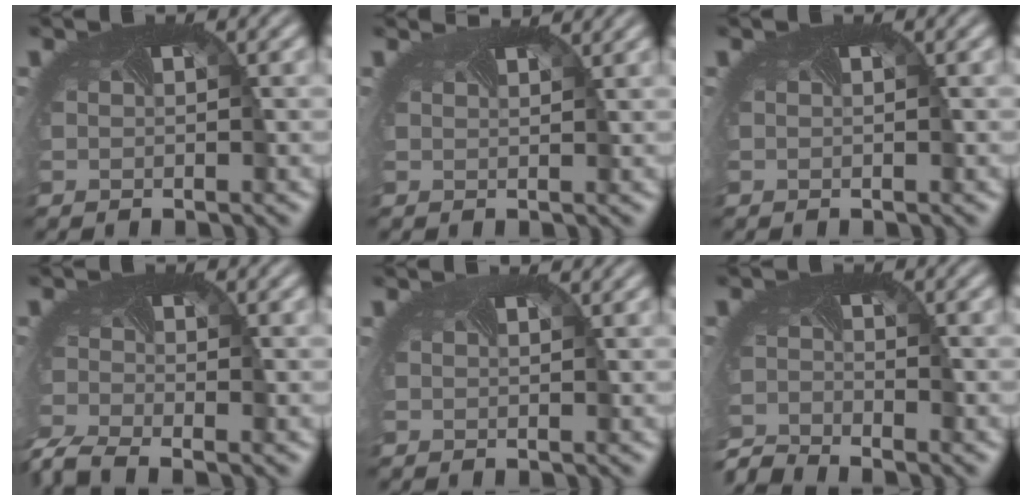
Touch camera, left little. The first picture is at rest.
{"total": 1.4, "force": [1.4, -0.2, 0.1], "torque": [-0.002, 0.000, 0.019]}
{"total": 0.0}
{"total": 4.8, "force": [-4.1, 1.1, 2.2], "torque": [-0.067, -0.030, -0.083]}
{"total": 0.7, "force": [0.7, -0.1, 0.1], "torque": [0.001, -0.002, 0.006]}
{"total": 4.0, "force": [-4.0, 0.1, 0.1], "torque": [-0.019, -0.026, -0.082]}